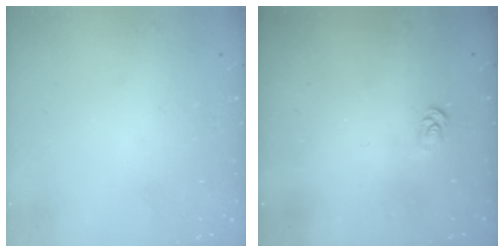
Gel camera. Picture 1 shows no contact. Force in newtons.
{"total": 2.6, "press": 2.6, "slide": 0.4}